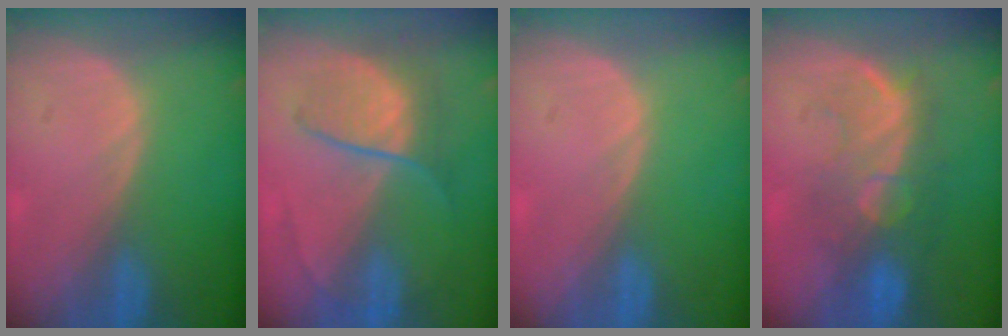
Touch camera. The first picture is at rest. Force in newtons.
{"total": 6.3, "press": 6.3, "slide": 0.7}
{"total": 0.0}
{"total": 8.8, "press": 8.4, "slide": 2.7}